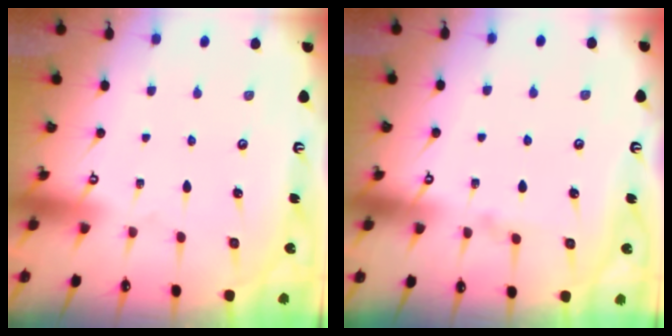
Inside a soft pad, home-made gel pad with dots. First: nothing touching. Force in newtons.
{"total": 0.0}